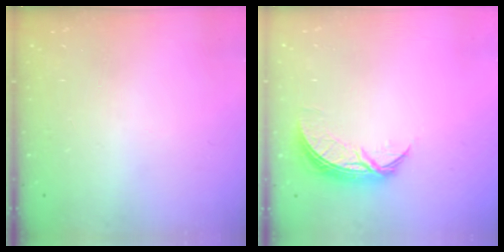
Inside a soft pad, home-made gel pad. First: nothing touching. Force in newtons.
{"total": 7.6, "press": 7.6, "slide": 0.5}